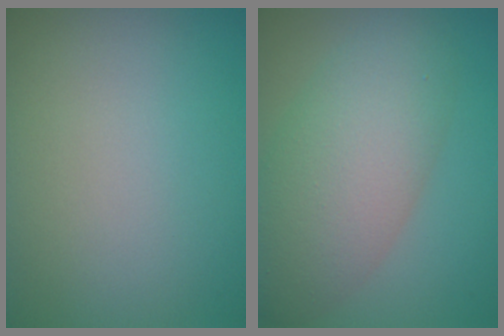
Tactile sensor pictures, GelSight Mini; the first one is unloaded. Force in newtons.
{"total": 7.4, "press": 7.4, "slide": 0.3}